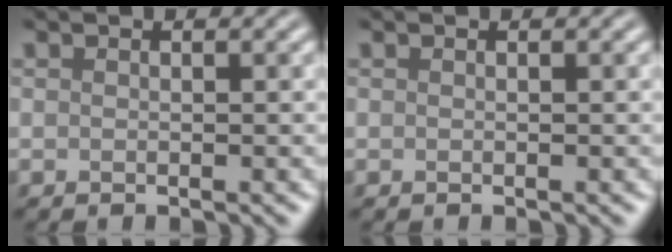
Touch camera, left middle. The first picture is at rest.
{"total": 0.0}